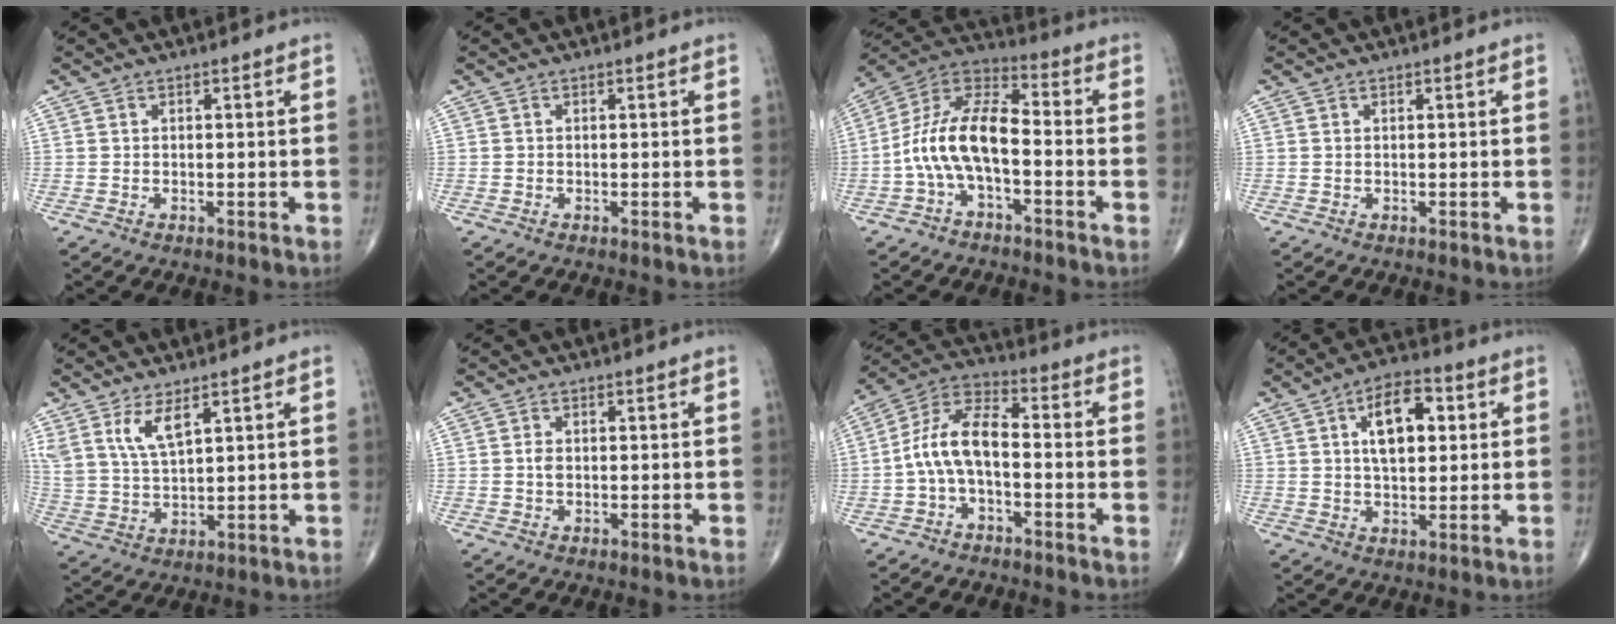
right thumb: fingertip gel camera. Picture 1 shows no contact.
{"total": 0.0}
{"total": 12.9, "force": [-3.0, 5.8, 11.1], "torque": [-0.216, 0.054, -0.065]}
{"total": 0.0}
{"total": 6.8, "force": [4.1, 2.2, 5.0], "torque": [-0.101, -0.021, 0.090]}
{"total": 1.3, "force": [0.0, 0.9, 1.0], "torque": [-0.017, 0.000, 0.000]}
{"total": 9.9, "force": [-1.8, 4.7, 8.5], "torque": [-0.164, 0.043, -0.044]}
{"total": 10.8, "force": [2.8, 5.6, 8.8], "torque": [-0.120, 0.005, 0.042]}